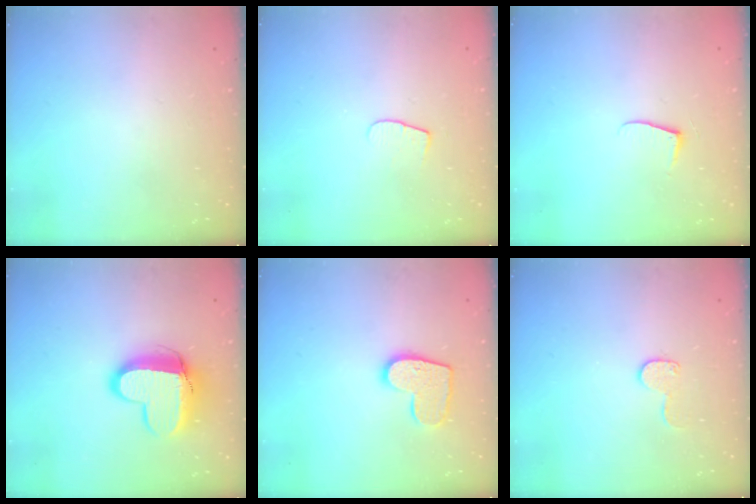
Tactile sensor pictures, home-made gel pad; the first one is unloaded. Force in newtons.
{"total": 5.2, "press": 5.2, "slide": 0.6}
{"total": 5.2, "press": 5.2, "slide": 0.5}
{"total": 12.5, "press": 12.5, "slide": 1.0}
{"total": 11.6, "press": 11.5, "slide": 0.5}
{"total": 8.4, "press": 8.4, "slide": 0.5}